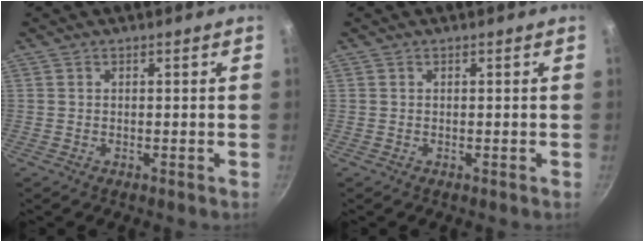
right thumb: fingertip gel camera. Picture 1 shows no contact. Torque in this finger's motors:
{"motor_torque": [-0.02, -0.01, -0.13, 0.17, 0.00]}